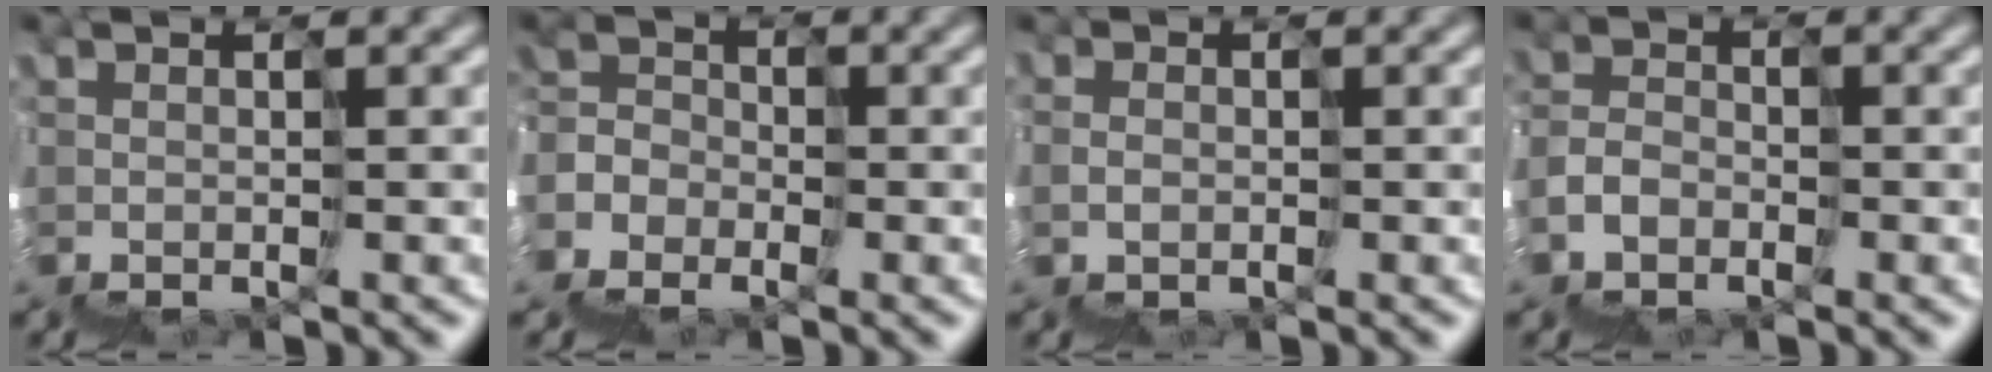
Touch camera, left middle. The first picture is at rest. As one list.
[{"total": 7.1, "force": [-6.0, 3.3, -1.7], "torque": [0.031, -0.013, -0.098]}, {"total": 1.3, "force": [-1.0, 0.7, -0.3], "torque": [0.013, -0.006, -0.019]}, {"total": 4.2, "force": [-3.6, 1.6, -1.3], "torque": [0.033, -0.002, -0.065]}]